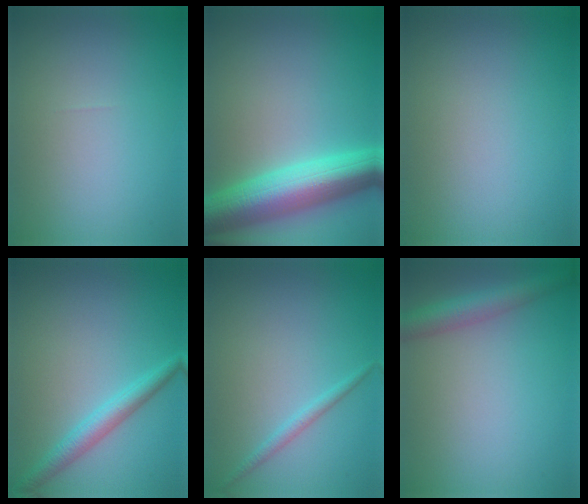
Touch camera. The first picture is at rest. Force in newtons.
{"total": 9.0, "press": 9.0, "slide": 0.2}
{"total": 0.0}
{"total": 2.7, "press": 2.7, "slide": 0.1}
{"total": 1.2, "press": 1.2, "slide": 0.0}
{"total": 3.4, "press": 3.4, "slide": 0.1}